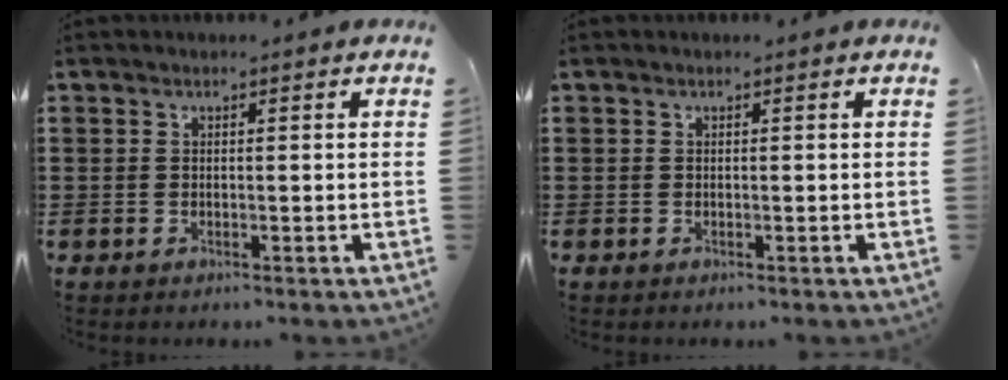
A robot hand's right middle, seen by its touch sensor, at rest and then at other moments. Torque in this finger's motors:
{"motor_torque": [0.24, -0.35, -0.03, -0.01]}